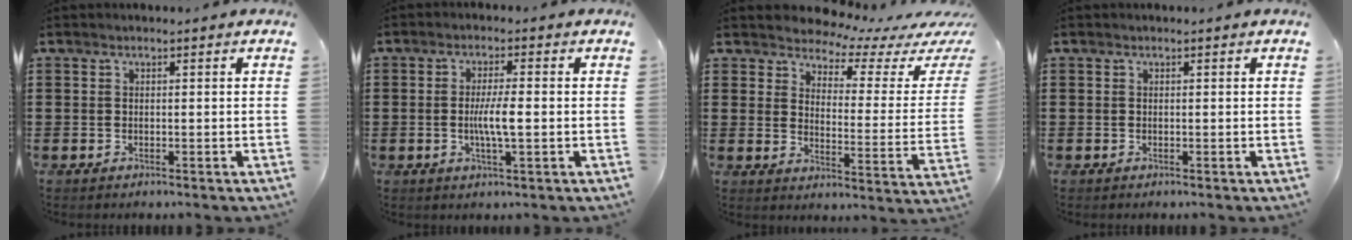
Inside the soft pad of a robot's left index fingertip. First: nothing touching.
{"total": 4.7, "force": [-0.4, 0.6, 4.7], "torque": [-0.088, -0.003, -0.011]}
{"total": 4.2, "force": [4.1, 0.7, 1.0], "torque": [-0.038, -0.035, 0.065]}
{"total": 0.0}